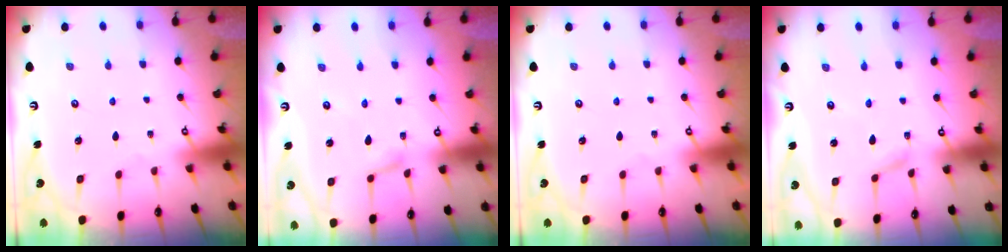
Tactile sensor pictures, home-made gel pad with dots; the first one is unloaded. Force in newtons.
{"total": 2.2, "press": 2.2, "slide": 0.3}
{"total": 0.0}
{"total": 1.9, "press": 1.9, "slide": 0.2}